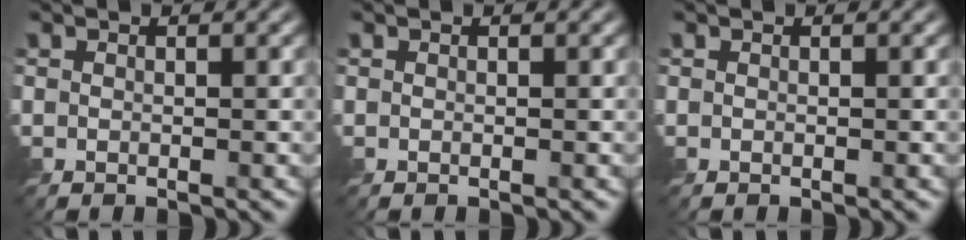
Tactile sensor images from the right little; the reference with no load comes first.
{"total": 0.0}
{"total": 0.0}